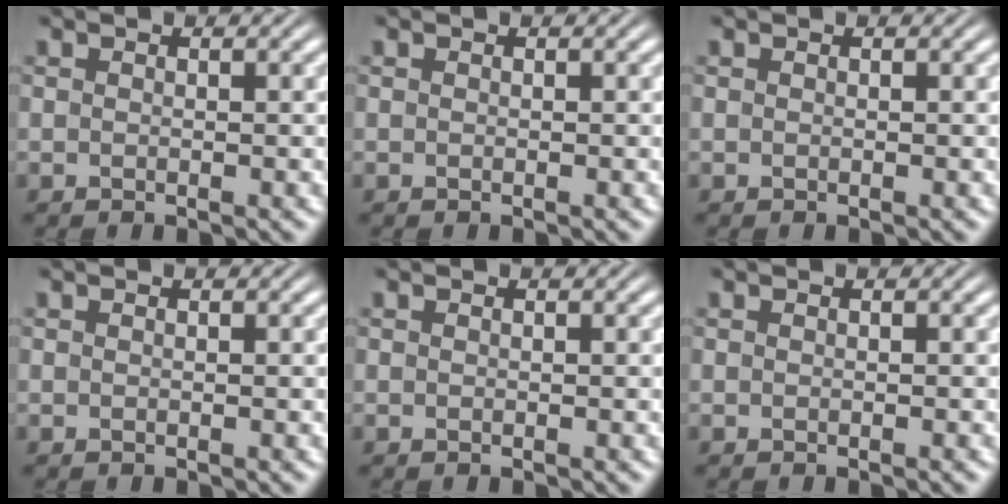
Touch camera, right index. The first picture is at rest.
{"total": 0.0}
{"total": 0.0}
{"total": 0.0}
{"total": 0.0}
{"total": 0.0}